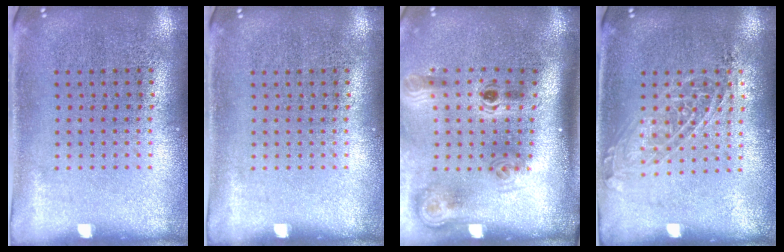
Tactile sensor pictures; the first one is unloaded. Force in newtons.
{"total": 0.0}
{"total": 2.2, "press": 1.4, "slide": 1.7}
{"total": 1.4, "press": 1.2, "slide": 0.7}